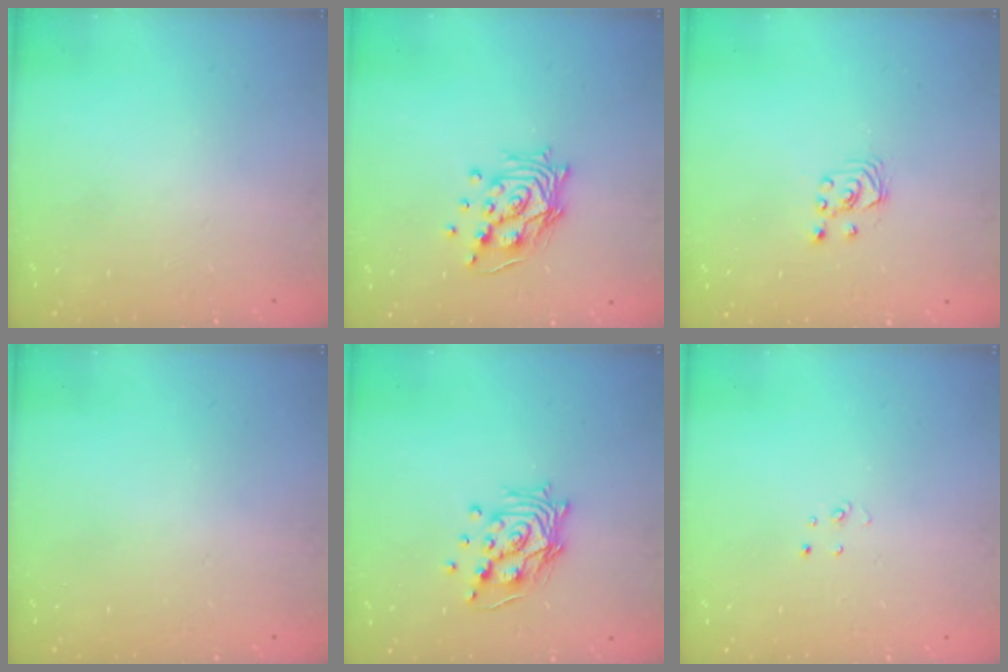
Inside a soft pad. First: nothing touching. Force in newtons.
{"total": 12.8, "press": 12.8, "slide": 1.3}
{"total": 1.8, "press": 1.8, "slide": 0.2}
{"total": 0.0}
{"total": 12.8, "press": 12.8, "slide": 1.3}
{"total": 2.7, "press": 2.7, "slide": 0.3}